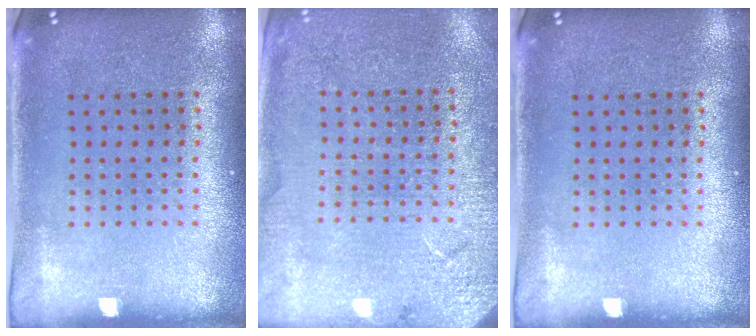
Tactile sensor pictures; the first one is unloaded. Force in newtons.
{"total": 2.7, "press": 2.7, "slide": 0.1}
{"total": 0.0}